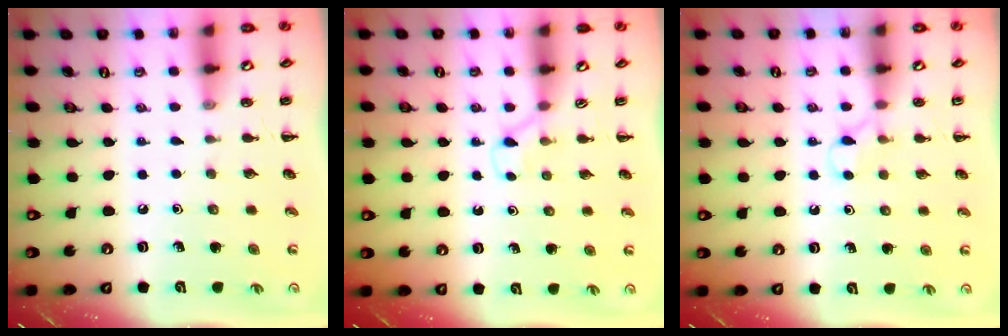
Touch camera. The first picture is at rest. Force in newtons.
{"total": 2.9, "press": 2.7, "slide": 1.0}
{"total": 3.6, "press": 3.4, "slide": 1.1}